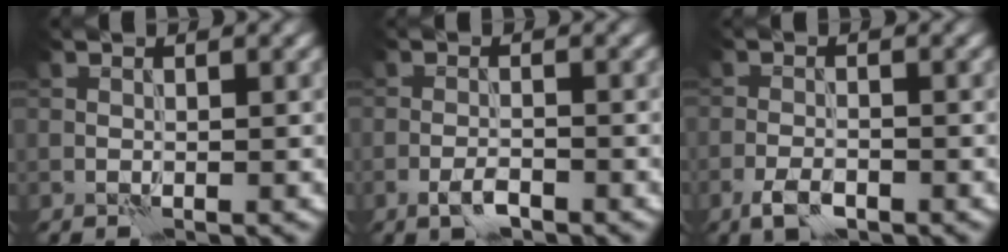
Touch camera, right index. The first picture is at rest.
{"total": 1.7, "force": [-1.2, 0.6, 1.2], "torque": [-0.026, 0.001, -0.026]}
{"total": 2.4, "force": [-1.5, 1.1, 1.5], "torque": [-0.033, -0.001, -0.034]}